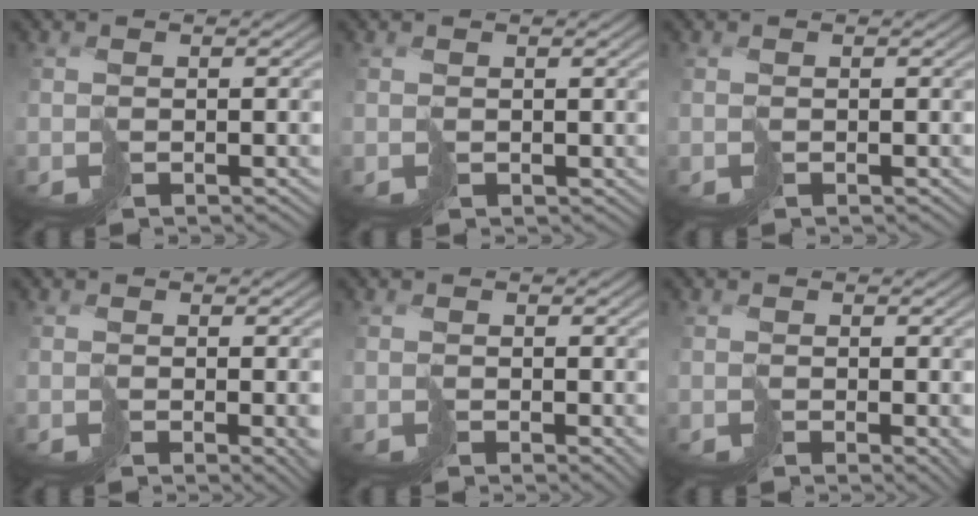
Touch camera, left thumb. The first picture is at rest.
{"total": 0.6, "force": [0.6, 0.3, -0.1], "torque": [-0.004, -0.001, 0.012]}
{"total": 0.0}
{"total": 2.2, "force": [0.4, 1.0, 1.9], "torque": [-0.033, -0.009, 0.012]}
{"total": 1.4, "force": [0.6, 0.8, 1.0], "torque": [-0.019, -0.002, 0.012]}
{"total": 2.0, "force": [0.5, 1.0, 1.7], "torque": [-0.029, -0.005, 0.009]}